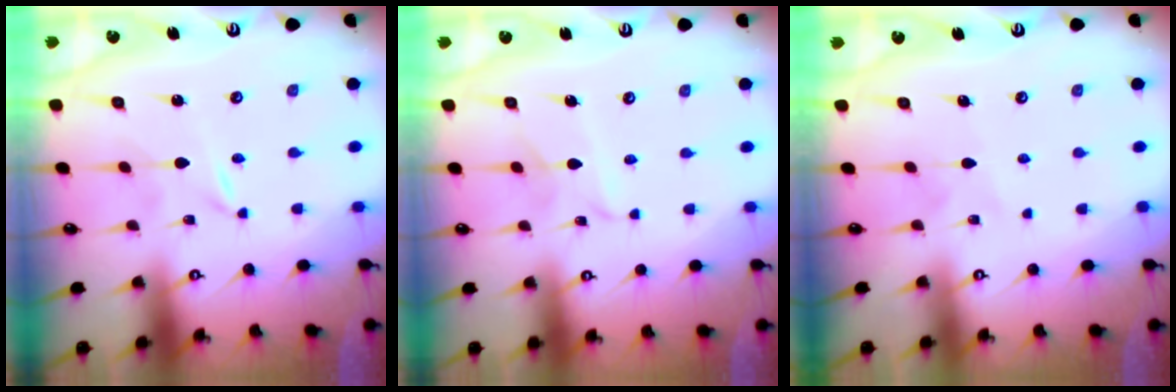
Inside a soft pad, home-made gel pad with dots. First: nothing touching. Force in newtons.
{"total": 6.0, "press": 6.0, "slide": 0.4}
{"total": 4.5, "press": 4.4, "slide": 0.4}